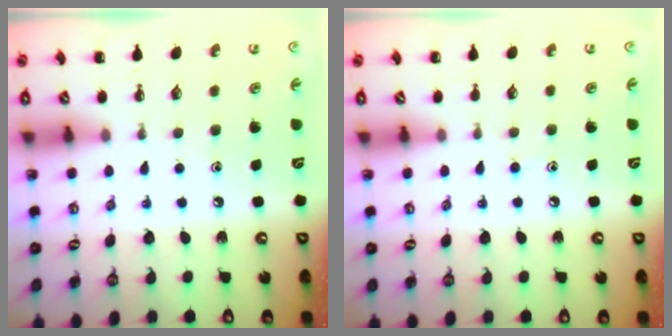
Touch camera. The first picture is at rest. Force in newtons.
{"total": 4.1, "press": 3.7, "slide": 1.7}